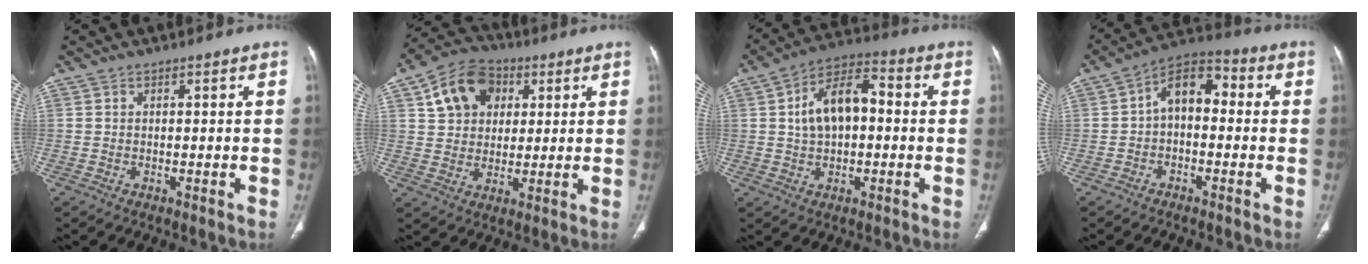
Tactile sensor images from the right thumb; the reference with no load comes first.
{"total": 12.5, "force": [4.5, 9.5, 6.7], "torque": [-0.091, 0.000, 0.071]}
{"total": 11.8, "force": [1.0, 7.0, 9.4], "torque": [-0.155, 0.030, 0.009]}
{"total": 8.9, "force": [-0.1, 5.6, 6.9], "torque": [-0.087, 0.037, -0.019]}